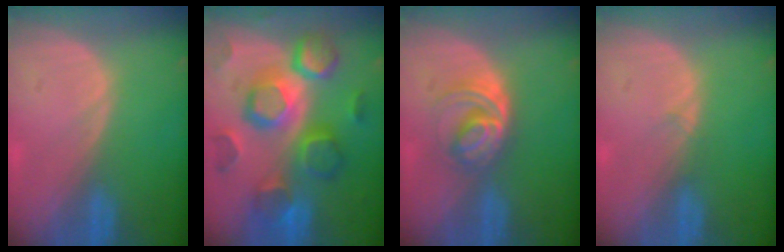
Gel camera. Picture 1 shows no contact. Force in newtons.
{"total": 12.4, "press": 12.4, "slide": 1.0}
{"total": 6.3, "press": 5.4, "slide": 3.1}
{"total": 0.6, "press": 0.6, "slide": 0.1}